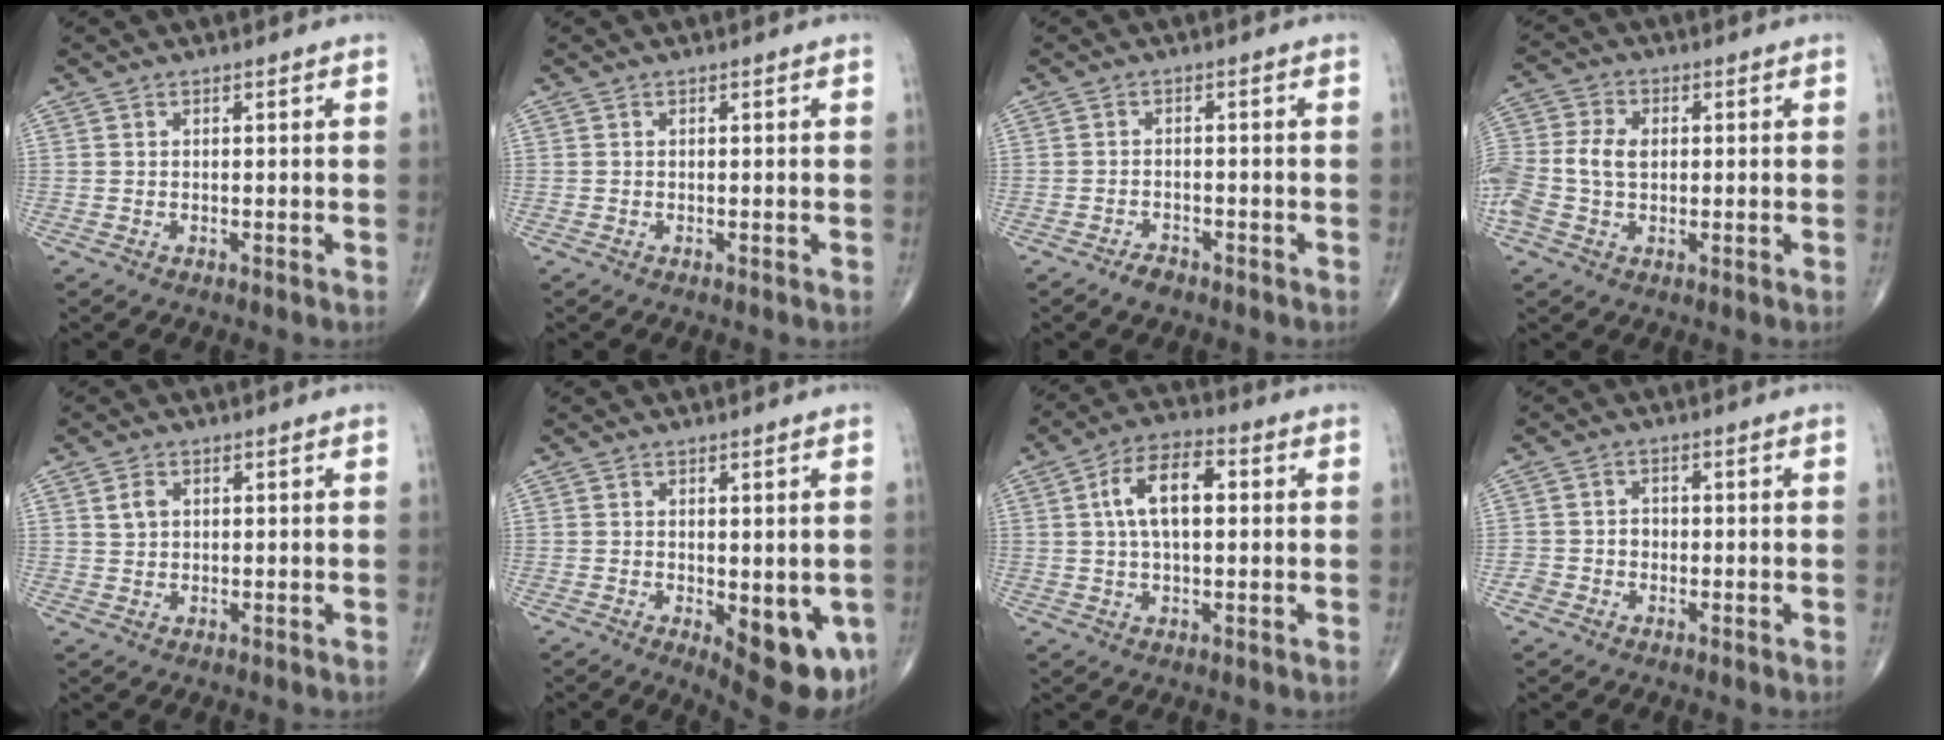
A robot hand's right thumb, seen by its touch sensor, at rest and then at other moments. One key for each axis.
{"total": 0.0}
{"total": 2.6, "fx": -2.0, "fy": 1.3, "fz": 1.0, "tx": -0.019, "ty": 0.007, "tz": -0.031}
{"total": 10.7, "fx": 0.0, "fy": 7.7, "fz": 7.5, "tx": -0.192, "ty": 0.017, "tz": -0.001}
{"total": 2.4, "fx": 0.8, "fy": 1.8, "fz": 1.5, "tx": -0.023, "ty": 0.000, "tz": 0.015}
{"total": 11.6, "fx": -3.3, "fy": 5.1, "fz": 9.9, "tx": -0.105, "ty": -0.016, "tz": -0.029}
{"total": 10.1, "fx": 1.7, "fy": 5.1, "fz": 8.6, "tx": -0.152, "ty": 0.021, "tz": 0.024}
{"total": 3.0, "fx": -1.2, "fy": 2.7, "fz": 0.5, "tx": 0.008, "ty": 0.017, "tz": -0.025}